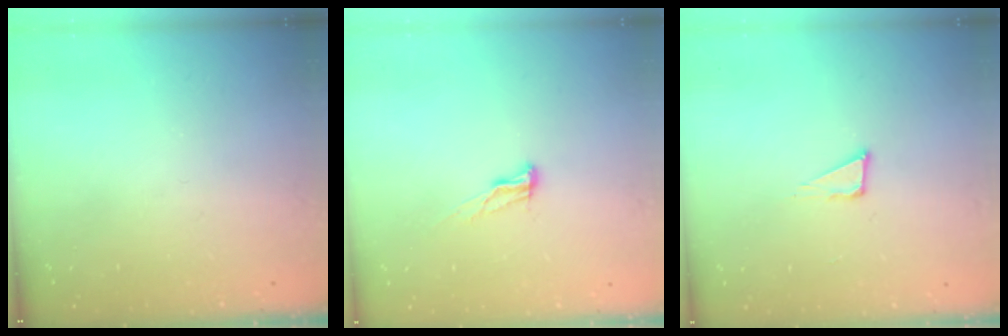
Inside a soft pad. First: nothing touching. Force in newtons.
{"total": 6.5, "press": 6.5, "slide": 0.7}
{"total": 4.0, "press": 3.9, "slide": 0.8}